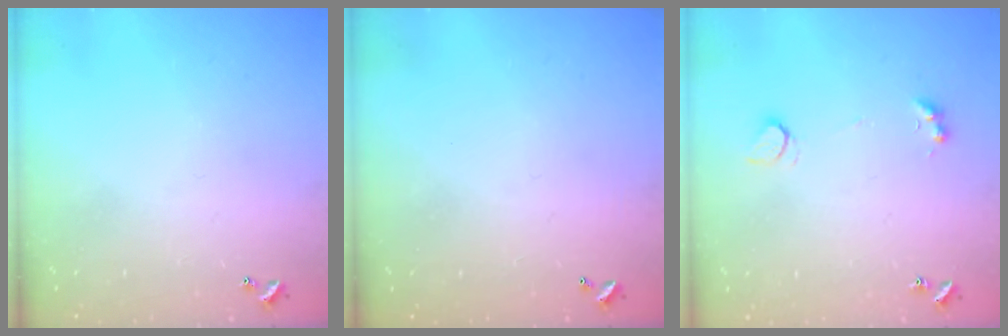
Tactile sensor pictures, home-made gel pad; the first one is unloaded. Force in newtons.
{"total": 2.9, "press": 2.9, "slide": 0.1}
{"total": 2.5, "press": 2.3, "slide": 1.1}